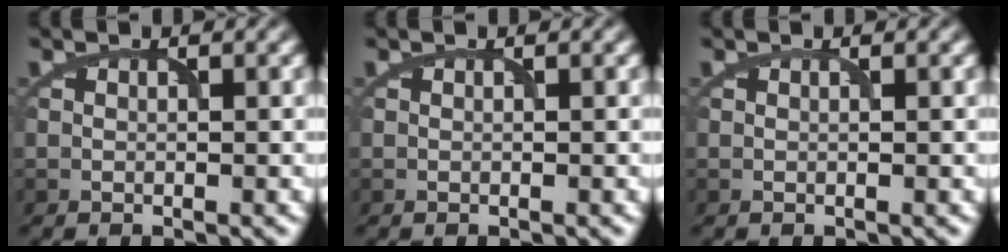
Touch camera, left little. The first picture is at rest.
{"total": 0.0}
{"total": 0.0}